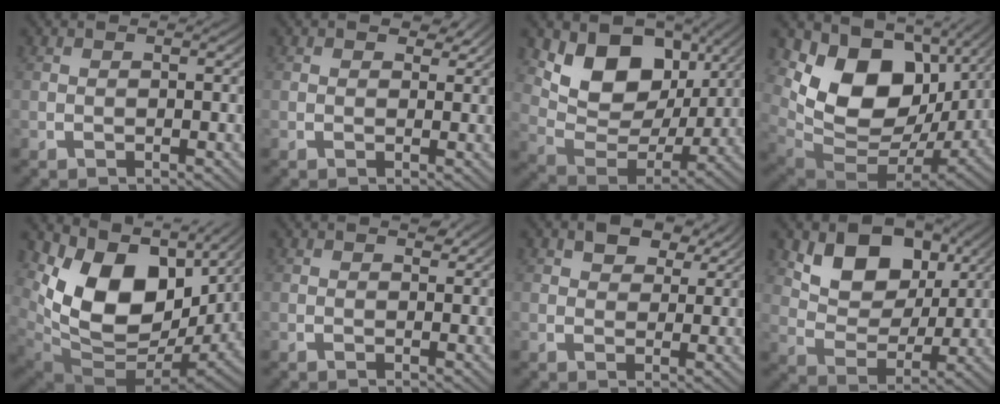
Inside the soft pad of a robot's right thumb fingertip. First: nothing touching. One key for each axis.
{"total": 1.6, "fx": 1.2, "fy": 0.8, "fz": 0.7, "tx": -0.001, "ty": -0.002, "tz": 0.019}
{"total": 11.0, "fx": 2.5, "fy": 7.4, "fz": 7.7, "tx": -0.149, "ty": -0.020, "tz": 0.043}
{"total": 15.8, "fx": 0.4, "fy": 11.0, "fz": 11.3, "tx": -0.231, "ty": -0.053, "tz": 0.028}
{"total": 15.5, "fx": 2.1, "fy": 9.7, "fz": 11.9, "tx": -0.252, "ty": -0.035, "tz": 0.056}
{"total": 1.0, "fx": 0.8, "fy": 0.4, "fz": 0.3, "tx": 0.003, "ty": -0.001, "tz": 0.013}
{"total": 3.8, "fx": 2.6, "fy": 2.0, "fz": 1.9, "tx": -0.027, "ty": 0.001, "tz": 0.043}
{"total": 8.5, "fx": 2.9, "fy": 5.6, "fz": 5.6, "tx": -0.103, "ty": -0.010, "tz": 0.051}